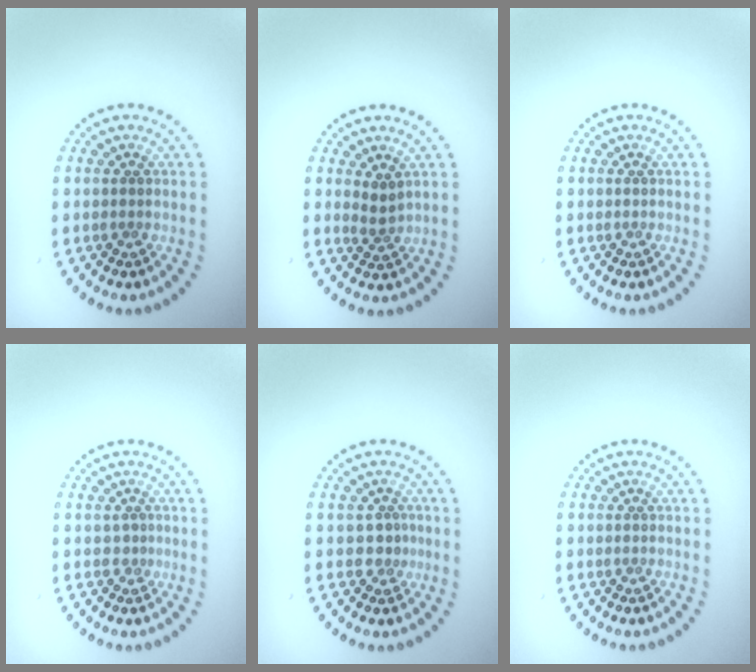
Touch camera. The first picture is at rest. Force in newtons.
{"total": 1.7, "press": 1.2, "slide": 1.2}
{"total": 0.0}
{"total": 0.5, "press": 0.2, "slide": 0.5}
{"total": 1.6, "press": 1.2, "slide": 1.1}
{"total": 0.0}